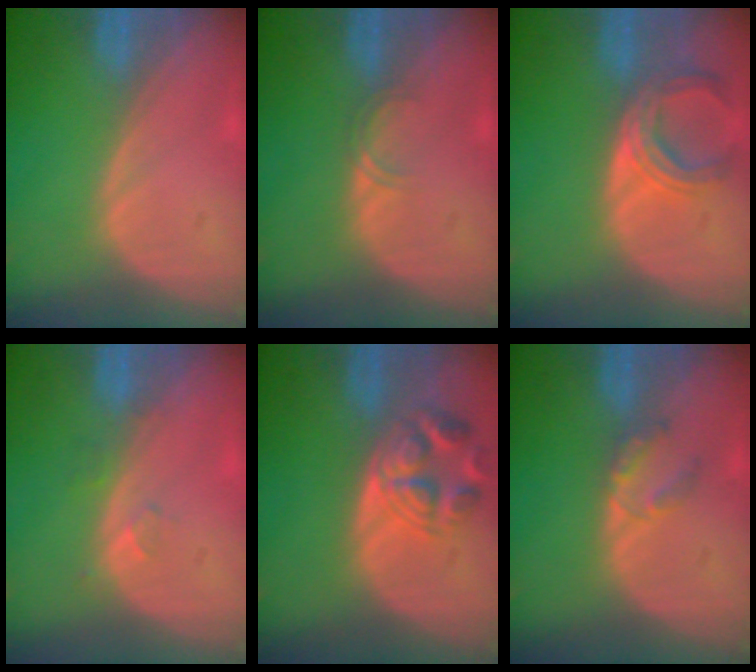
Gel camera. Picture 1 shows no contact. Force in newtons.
{"total": 1.4, "press": 1.4, "slide": 0.2}
{"total": 5.7, "press": 5.7, "slide": 0.5}
{"total": 1.9, "press": 1.6, "slide": 1.0}
{"total": 6.2, "press": 6.1, "slide": 0.7}
{"total": 2.8, "press": 2.8, "slide": 0.3}